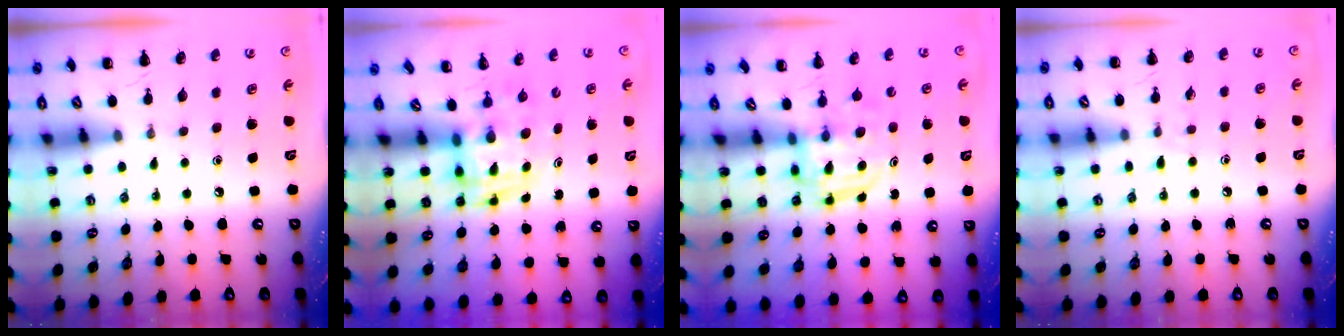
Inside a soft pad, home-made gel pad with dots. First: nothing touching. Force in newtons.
{"total": 3.6, "press": 3.5, "slide": 0.6}
{"total": 2.9, "press": 2.9, "slide": 0.3}
{"total": 4.3, "press": 3.8, "slide": 2.0}